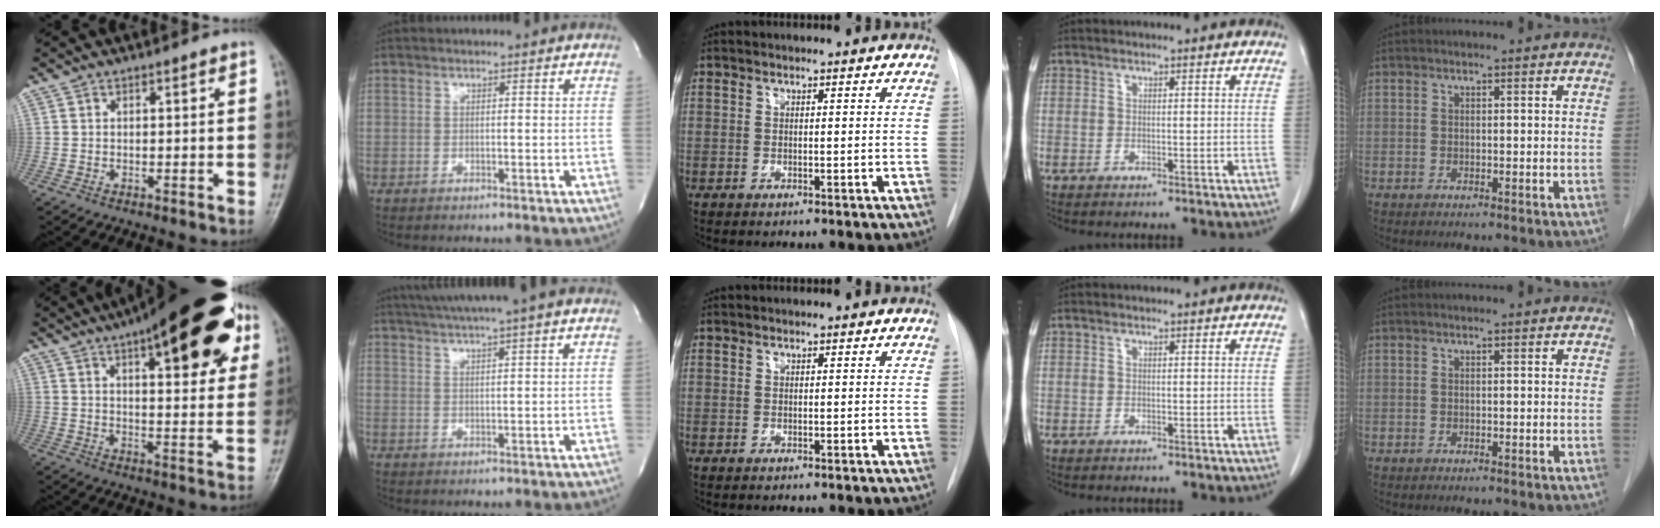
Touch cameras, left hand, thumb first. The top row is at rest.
{"thumb": {"total": 25.4, "force": [12.4, 8.7, 20.4], "torque": [-0.257, -0.006, 0.169]}, "index": {"total": 10.1, "force": [8.4, -1.0, 5.6], "torque": [-0.101, 0.022, 0.113]}}